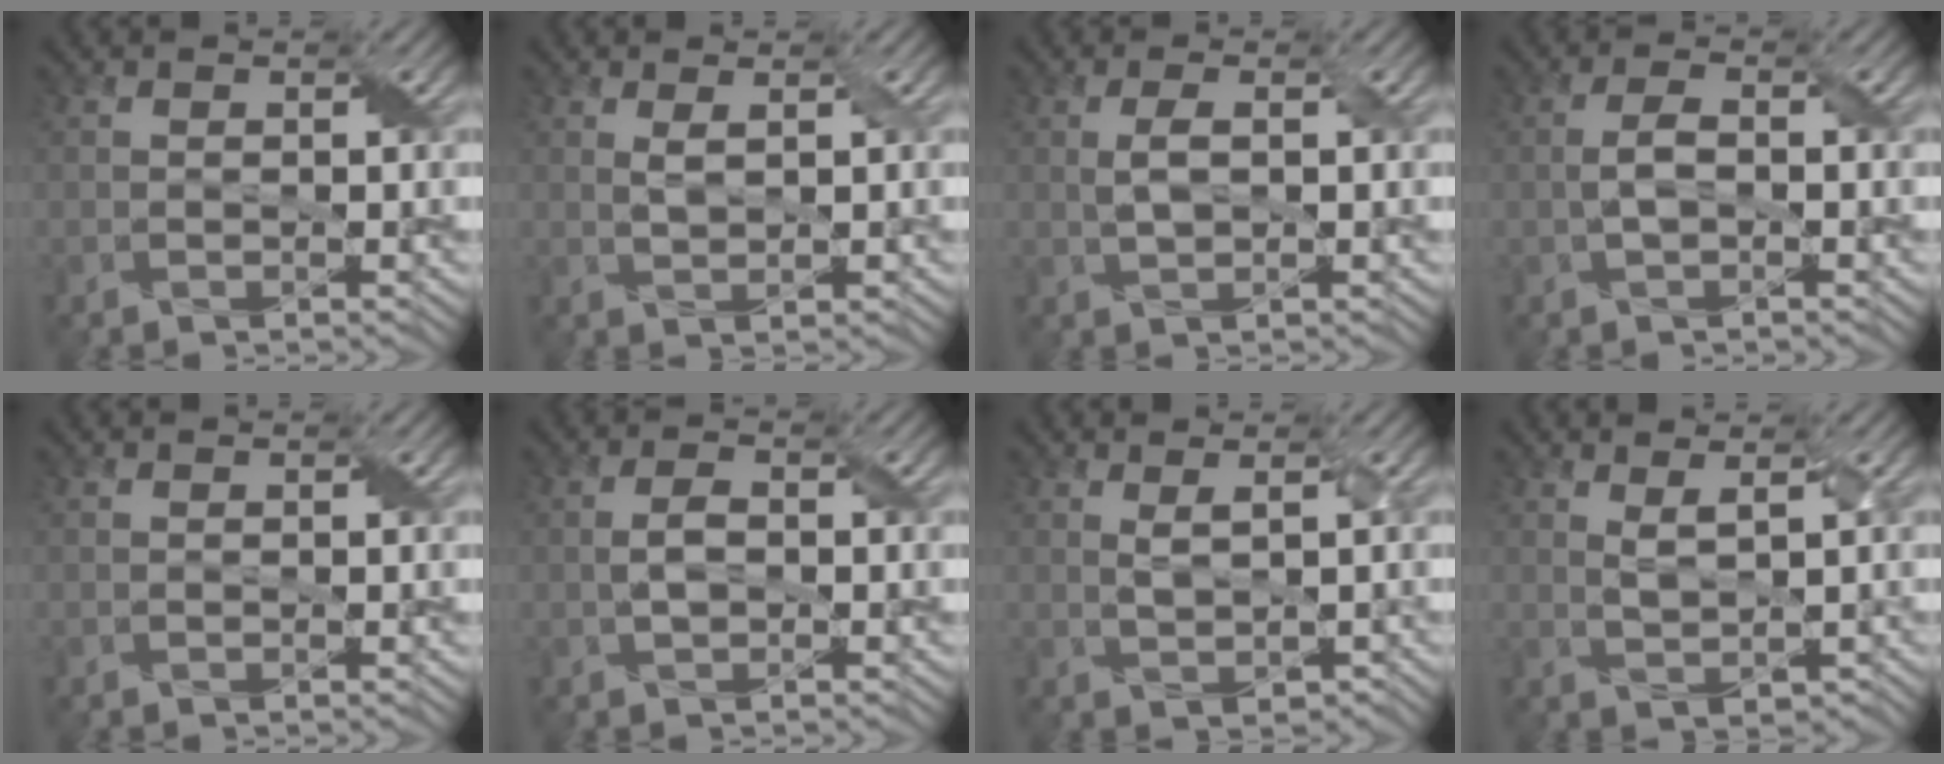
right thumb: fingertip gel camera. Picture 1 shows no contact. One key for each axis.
{"total": 1.6, "fx": 0.8, "fy": 0.3, "fz": 1.4, "tx": -0.036, "ty": 0.001, "tz": 0.018}
{"total": 2.4, "fx": 0.3, "fy": 0.8, "fz": 2.2, "tx": -0.054, "ty": 0.003, "tz": 0.008}
{"total": 2.2, "fx": -0.4, "fy": 1.0, "fz": 2.0, "tx": -0.050, "ty": 0.006, "tz": -0.008}
{"total": 0.0}
{"total": 2.4, "fx": -0.3, "fy": 1.3, "fz": 2.0, "tx": -0.044, "ty": 0.004, "tz": -0.005}
{"total": 1.9, "fx": 0.8, "fy": 0.5, "fz": 1.6, "tx": -0.041, "ty": -0.001, "tz": 0.019}
{"total": 2.2, "fx": 1.2, "fy": 0.5, "fz": 1.8, "tx": -0.045, "ty": -0.002, "tz": 0.027}